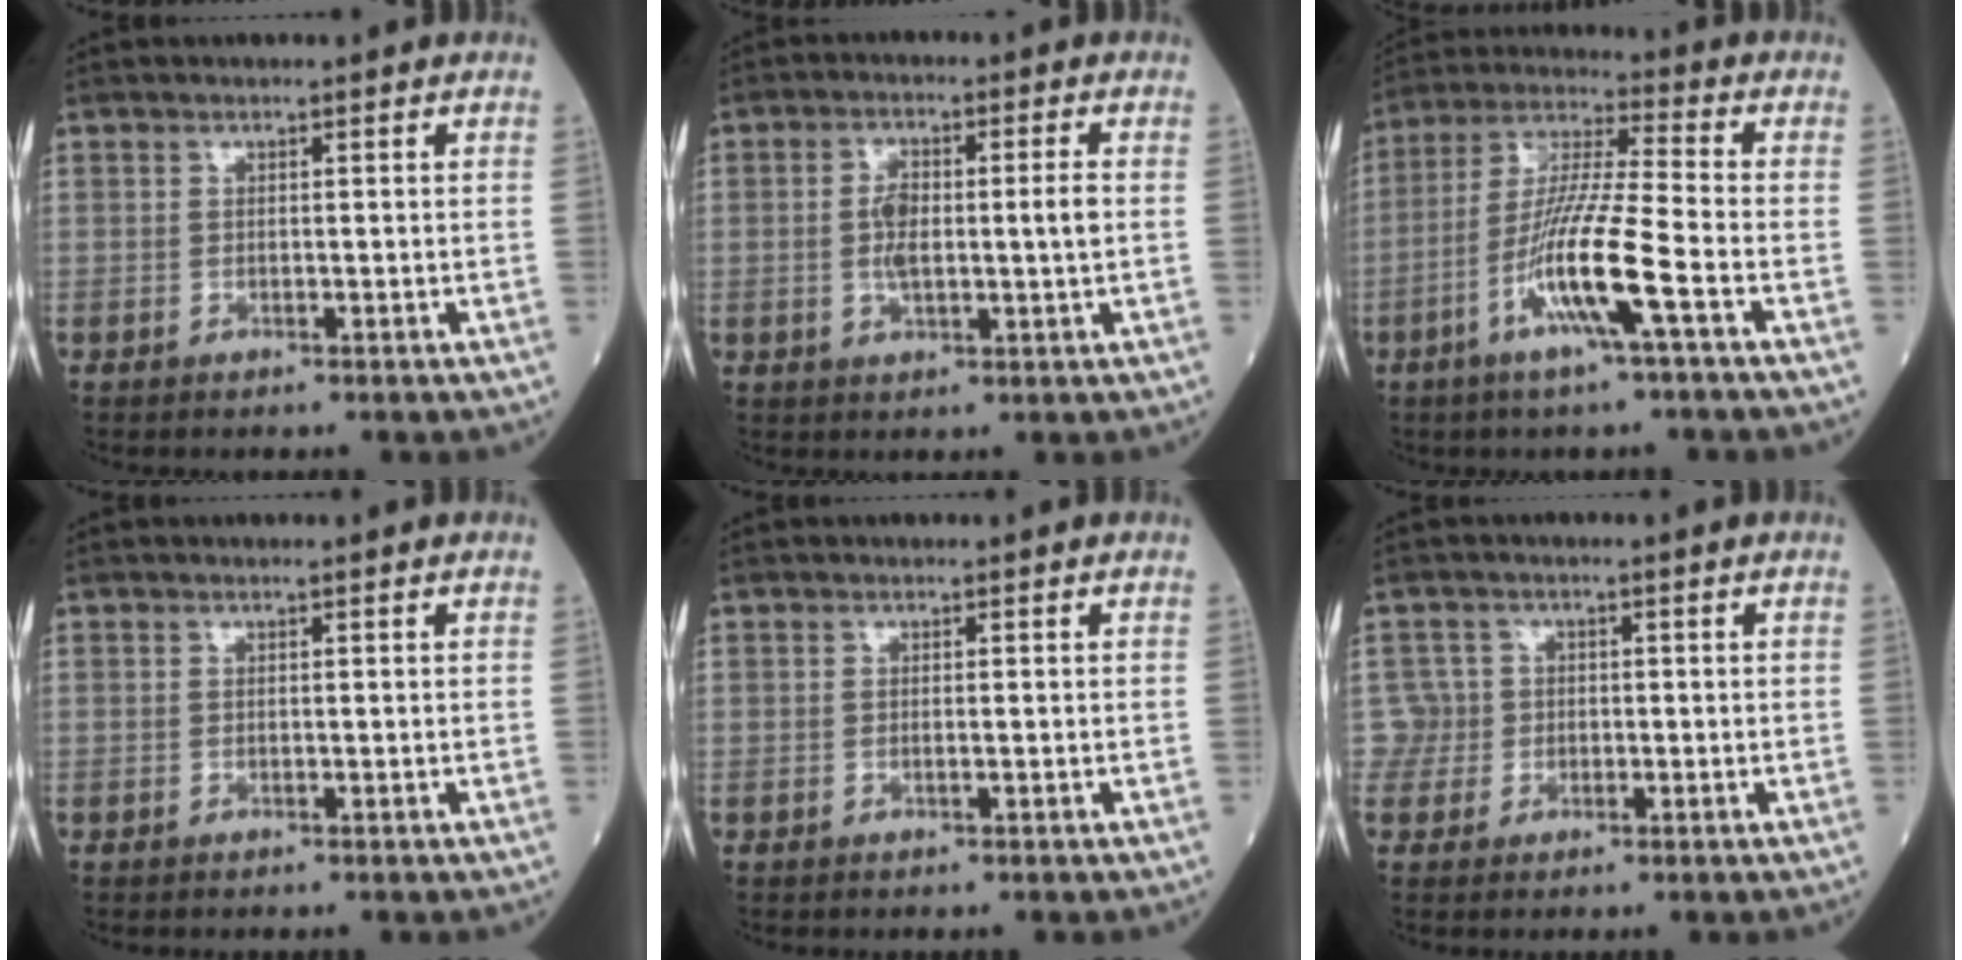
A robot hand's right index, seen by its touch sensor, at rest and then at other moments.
{"total": 6.6, "force": [0.0, 1.6, 6.4], "torque": [-0.125, 0.009, 0.000]}
{"total": 12.3, "force": [-4.8, -0.3, 11.3], "torque": [-0.227, -0.008, -0.096]}
{"total": 0.0}
{"total": 0.0}
{"total": 2.9, "force": [-0.1, 2.8, -0.6], "torque": [0.026, 0.009, -0.007]}